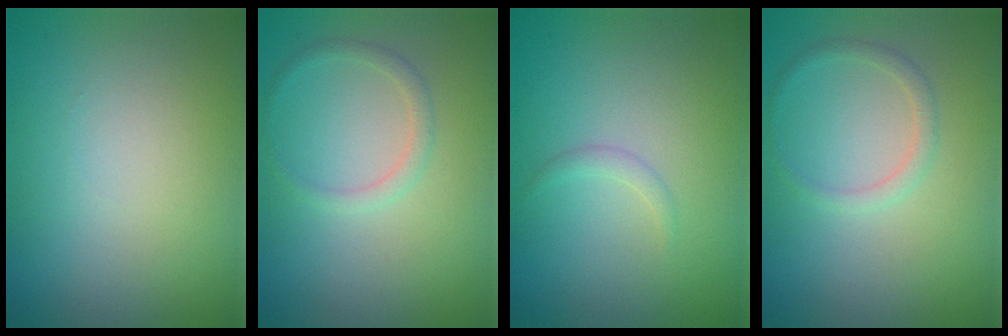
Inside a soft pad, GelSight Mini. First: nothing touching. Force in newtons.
{"total": 1.1, "press": 1.1, "slide": 0.1}
{"total": 0.8, "press": 0.8, "slide": 0.1}
{"total": 1.1, "press": 1.1, "slide": 0.1}